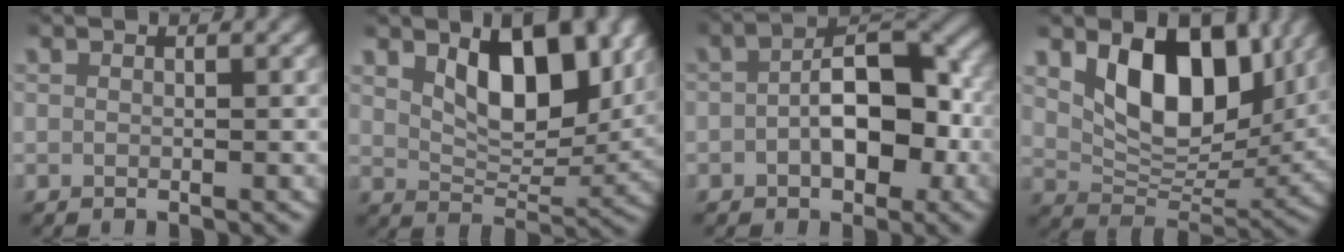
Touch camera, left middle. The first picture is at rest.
{"total": 7.4, "force": [3.5, 3.4, 5.6], "torque": [-0.087, -0.006, 0.058]}
{"total": 6.9, "force": [-0.7, 3.9, 5.7], "torque": [-0.082, 0.003, -0.008]}
{"total": 9.5, "force": [3.9, 5.5, 6.7], "torque": [-0.115, -0.010, 0.062]}